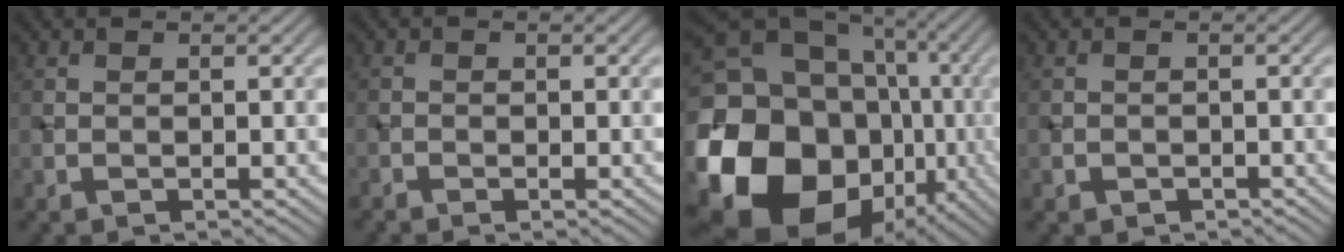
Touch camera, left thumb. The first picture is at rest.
{"total": 1.0, "force": [-0.7, 0.4, 0.5], "torque": [-0.011, -0.002, -0.014]}
{"total": 24.5, "force": [-5.1, 20.3, 12.7], "torque": [-0.264, -0.035, -0.133]}
{"total": 1.1, "force": [-0.7, 0.8, 0.3], "torque": [-0.003, -0.004, -0.014]}